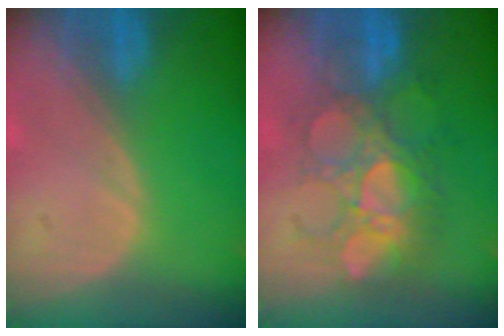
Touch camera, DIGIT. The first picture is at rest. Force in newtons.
{"total": 8.8, "press": 8.6, "slide": 1.5}